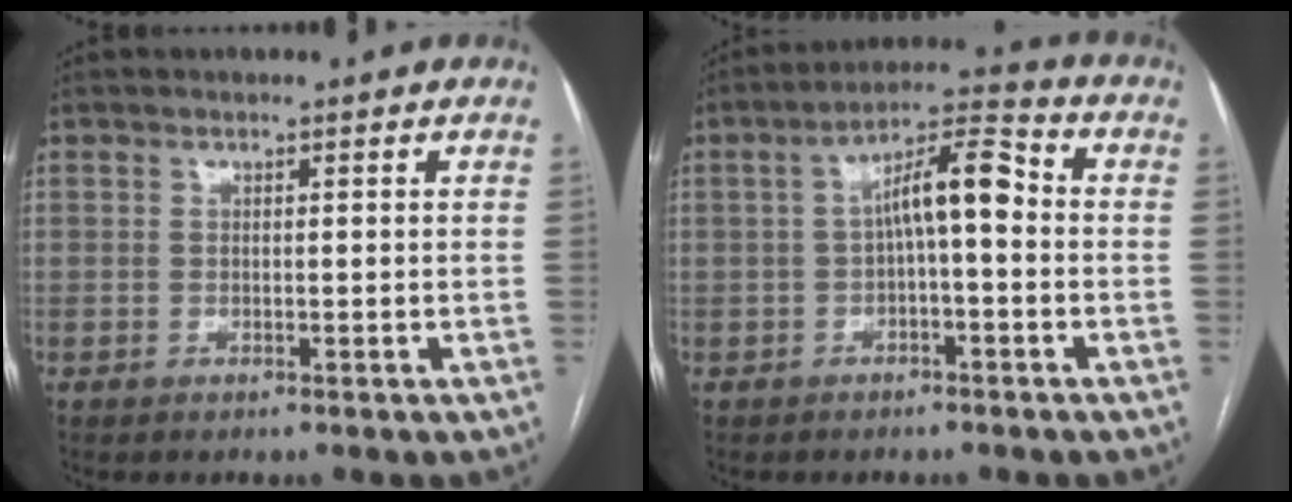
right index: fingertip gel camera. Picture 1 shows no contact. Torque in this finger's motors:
{"motor_torque": [1.13, 0.01, 0.44, 0.11]}